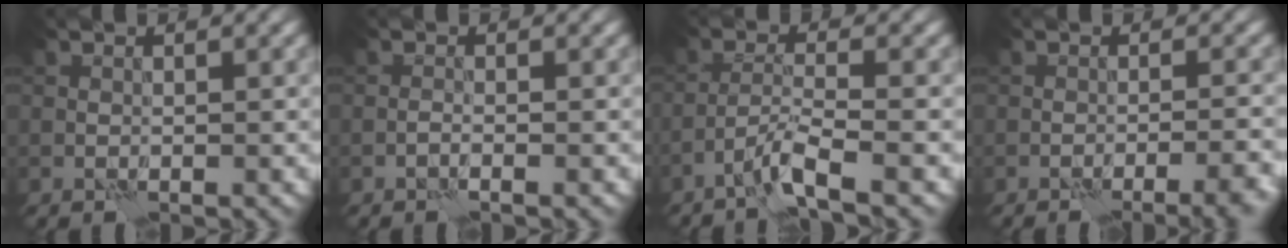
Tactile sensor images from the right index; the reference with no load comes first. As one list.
[{"total": 0.8, "force": [-0.6, 0.1, 0.6], "torque": [-0.012, 0.002, -0.012]}, {"total": 3.3, "force": [-2.3, 0.2, 2.5], "torque": [-0.046, 0.009, -0.055]}, {"total": 6.0, "force": [-4.2, 1.5, 4.0], "torque": [-0.041, 0.009, -0.047]}]